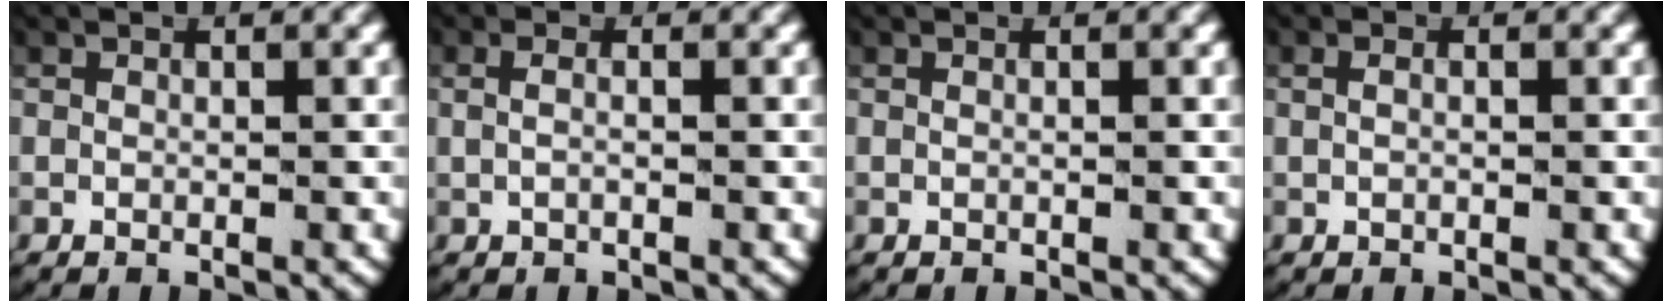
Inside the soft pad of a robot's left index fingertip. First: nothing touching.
{"total": 1.2, "force": [-0.2, 0.3, 1.2], "torque": [-0.028, -0.001, -0.003]}
{"total": 0.6, "force": [0.1, -0.2, 0.6], "torque": [-0.010, 0.002, 0.002]}
{"total": 0.6, "force": [-0.1, 0.1, 0.6], "torque": [-0.016, -0.002, 0.000]}